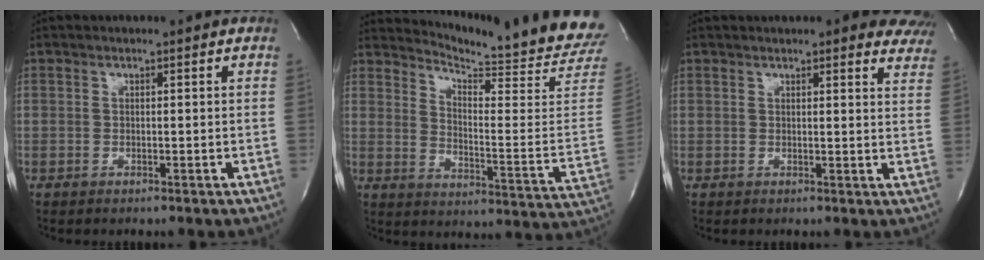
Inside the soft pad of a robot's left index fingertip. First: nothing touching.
{"total": 18.8, "force": [18.2, -0.9, 4.5], "torque": [-0.085, -0.139, 0.222]}
{"total": 14.1, "force": [12.7, 3.1, 5.4], "torque": [-0.049, 0.001, 0.125]}